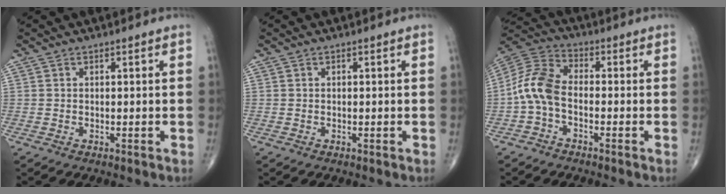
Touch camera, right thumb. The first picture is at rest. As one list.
[{"total": 0.0}, {"total": 8.9, "force": [-1.9, 5.2, 7.0], "torque": [-0.143, 0.030, -0.053]}]